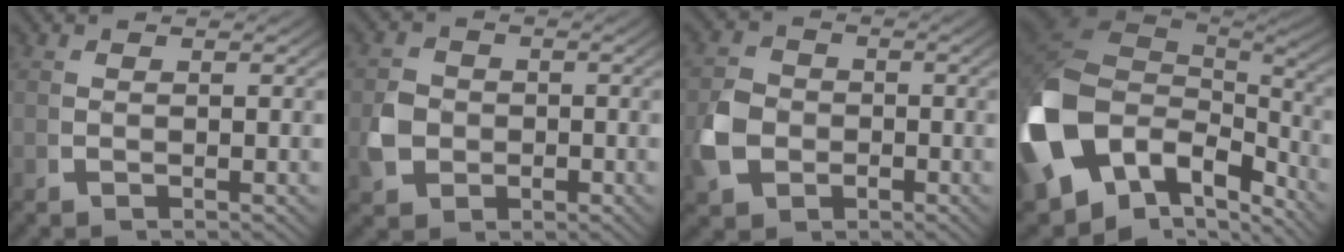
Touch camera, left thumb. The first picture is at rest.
{"total": 4.2, "force": [-0.6, 3.7, 2.0], "torque": [-0.053, -0.018, -0.006]}
{"total": 5.4, "force": [-1.1, 4.5, 2.7], "torque": [-0.075, -0.019, -0.015]}
{"total": 18.2, "force": [-1.9, 12.7, 12.9], "torque": [-0.320, -0.075, 0.010]}